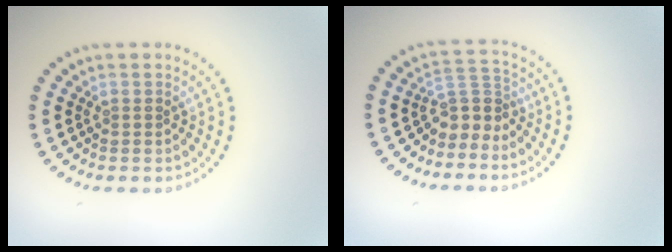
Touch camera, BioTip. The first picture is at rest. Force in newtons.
{"total": 2.8, "press": 2.0, "slide": 2.0}